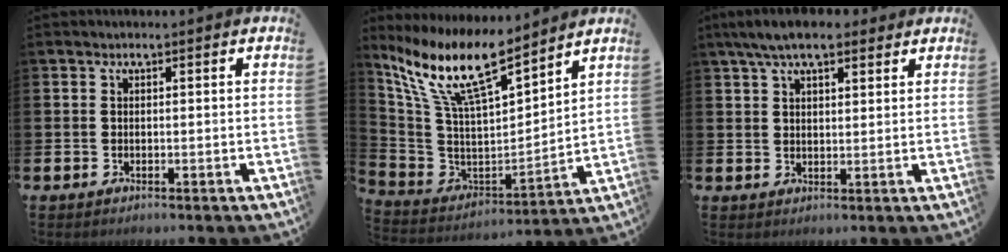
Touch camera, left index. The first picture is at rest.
{"total": 12.5, "force": [9.9, 2.7, 7.1], "torque": [-0.182, -0.056, 0.174]}
{"total": 6.0, "force": [5.0, 1.9, 2.9], "torque": [-0.069, -0.006, 0.092]}